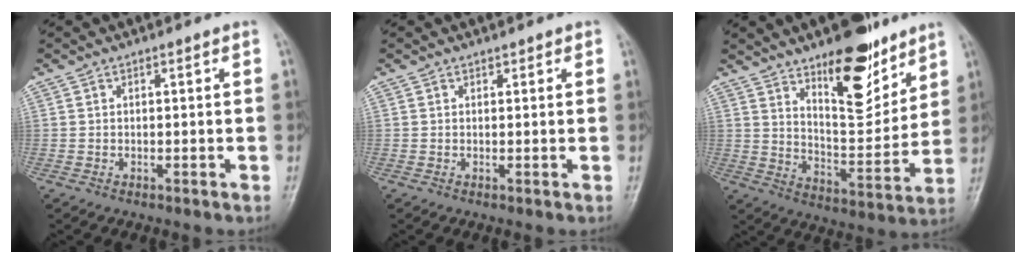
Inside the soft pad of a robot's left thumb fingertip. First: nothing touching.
{"total": 0.9, "force": [0.6, 0.5, 0.2], "torque": [0.006, -0.003, 0.005]}
{"total": 16.1, "force": [10.4, 6.2, 10.6], "torque": [-0.118, -0.079, 0.173]}